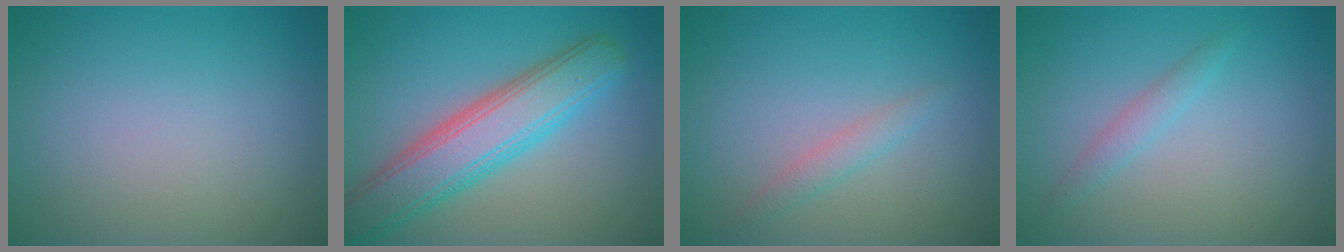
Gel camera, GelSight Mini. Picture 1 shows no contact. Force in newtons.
{"total": 6.8, "press": 6.8, "slide": 0.1}
{"total": 2.0, "press": 2.0, "slide": 0.2}
{"total": 1.1, "press": 1.1, "slide": 0.1}